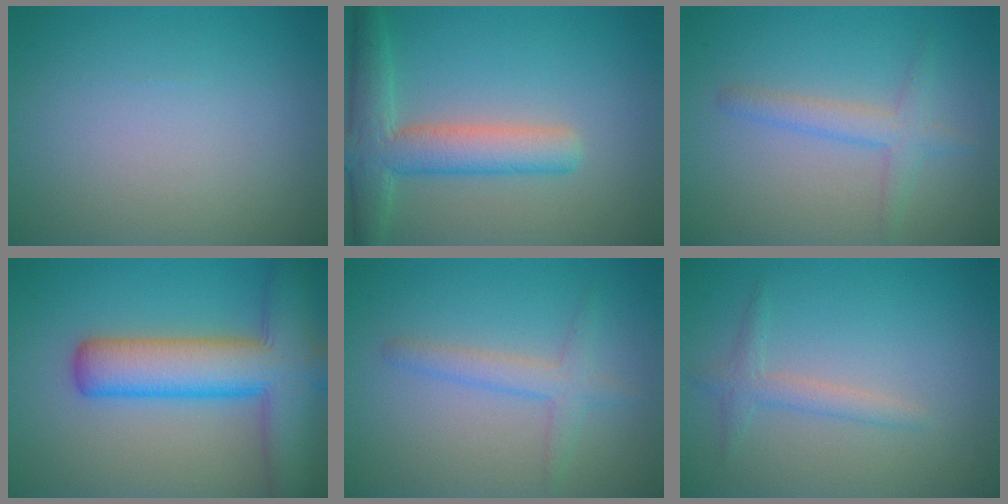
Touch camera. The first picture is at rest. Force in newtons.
{"total": 5.5, "press": 5.5, "slide": 0.3}
{"total": 2.4, "press": 2.4, "slide": 0.1}
{"total": 9.9, "press": 9.9, "slide": 0.4}
{"total": 2.4, "press": 2.4, "slide": 0.1}
{"total": 1.7, "press": 1.7, "slide": 0.1}